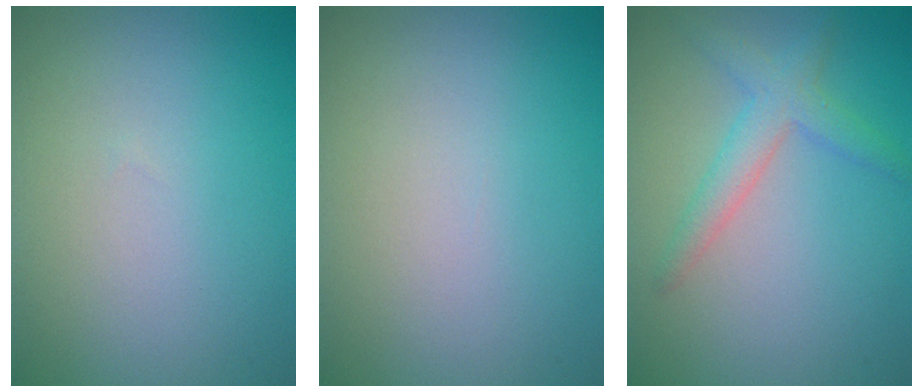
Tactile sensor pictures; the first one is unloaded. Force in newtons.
{"total": 0.0}
{"total": 2.9, "press": 2.9, "slide": 0.1}